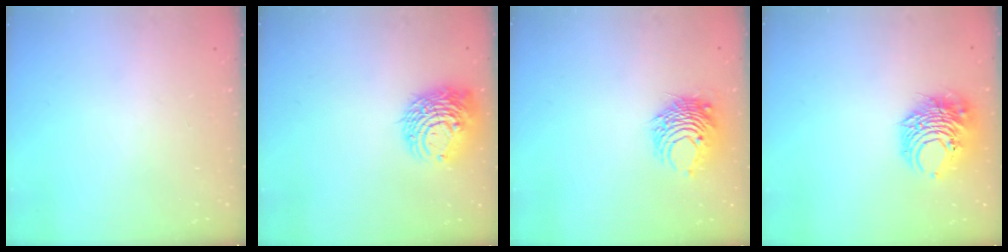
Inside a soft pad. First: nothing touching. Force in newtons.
{"total": 10.6, "press": 10.5, "slide": 1.3}
{"total": 8.4, "press": 8.3, "slide": 0.7}
{"total": 10.3, "press": 10.2, "slide": 1.6}